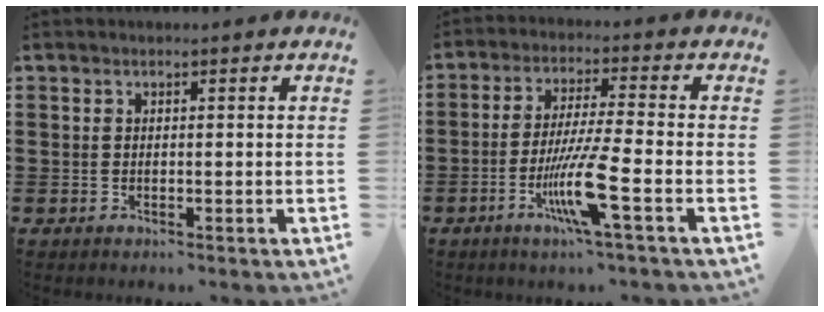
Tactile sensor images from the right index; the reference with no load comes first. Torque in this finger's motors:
{"motor_torque": [2.14, 0.00, 0.59, 0.21]}